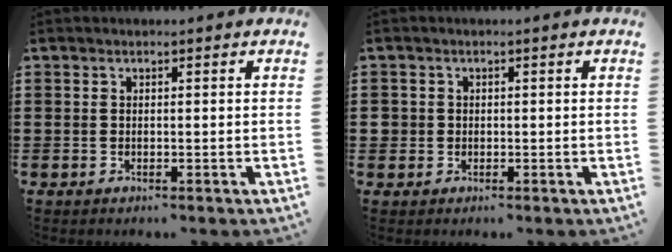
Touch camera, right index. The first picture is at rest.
{"total": 1.4, "force": [-0.1, 1.3, 0.2], "torque": [-0.008, 0.007, -0.005]}